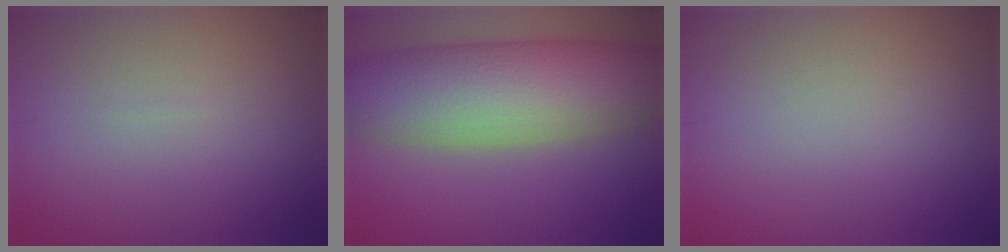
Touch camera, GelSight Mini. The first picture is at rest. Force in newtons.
{"total": 11.1, "press": 11.1, "slide": 0.6}
{"total": 0.0}